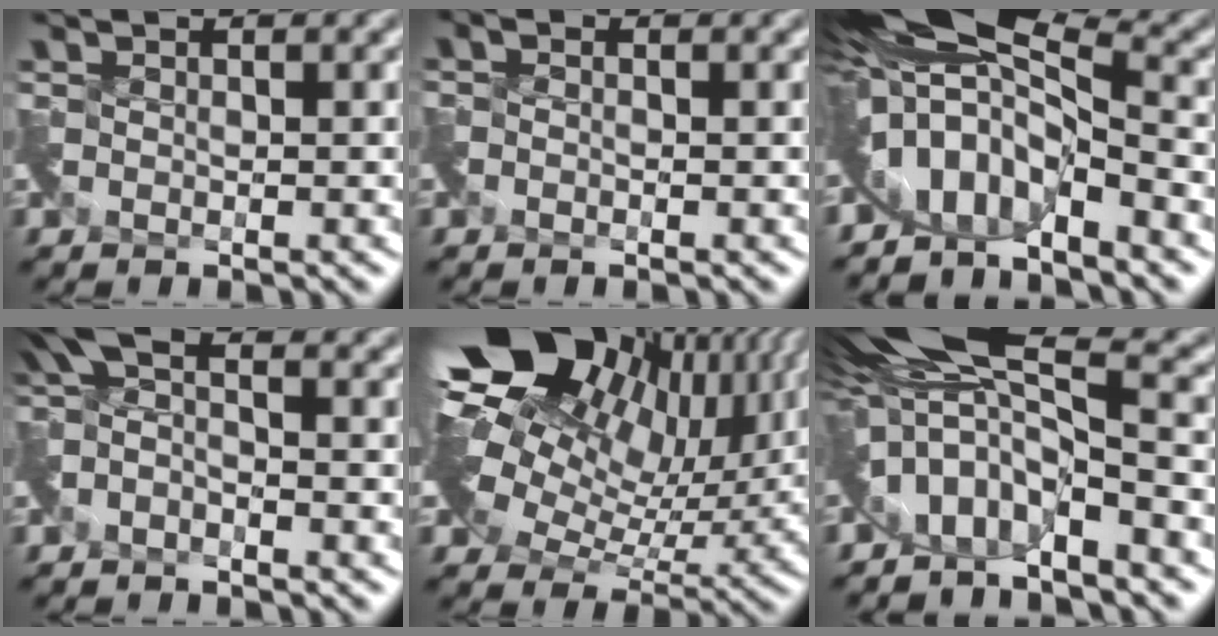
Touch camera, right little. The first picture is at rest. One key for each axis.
{"total": 1.2, "fx": -1.0, "fy": -0.1, "fz": -0.8, "tx": 0.012, "ty": -0.010, "tz": -0.016}
{"total": 9.6, "fx": -0.6, "fy": 4.8, "fz": 8.4, "tx": -0.154, "ty": 0.000, "tz": -0.021}
{"total": 1.9, "fx": -1.0, "fy": 0.9, "fz": 1.3, "tx": -0.030, "ty": -0.006, "tz": -0.027}
{"total": 16.8, "fx": 7.3, "fy": 10.4, "fz": 11.0, "tx": -0.196, "ty": 0.028, "tz": 0.124}
{"total": 6.3, "fx": -0.8, "fy": 2.7, "fz": 5.6, "tx": -0.097, "ty": 0.000, "tz": -0.028}